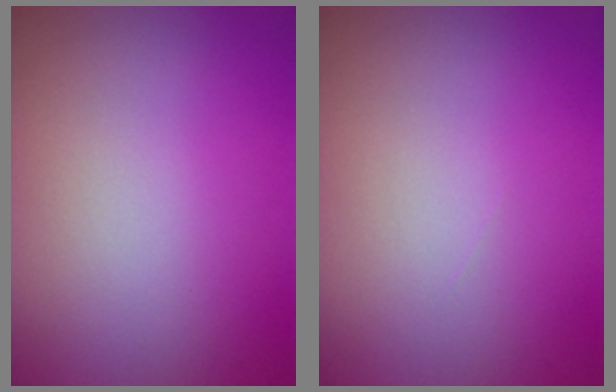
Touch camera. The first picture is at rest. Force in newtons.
{"total": 0.0}